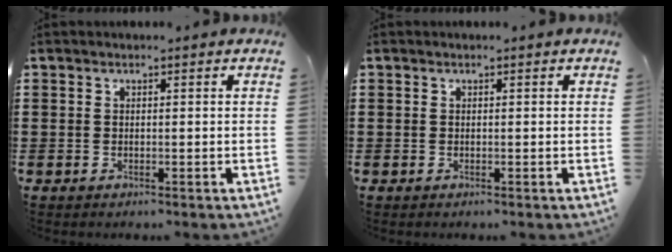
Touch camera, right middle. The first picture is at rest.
{"total": 0.0}